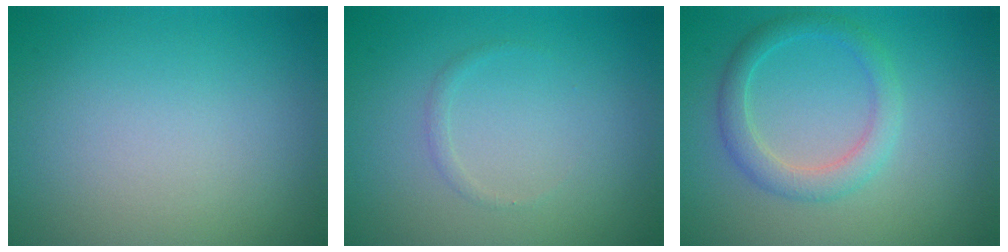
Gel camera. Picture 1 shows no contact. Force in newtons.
{"total": 0.6, "press": 0.6, "slide": 0.1}
{"total": 2.9, "press": 2.9, "slide": 0.1}